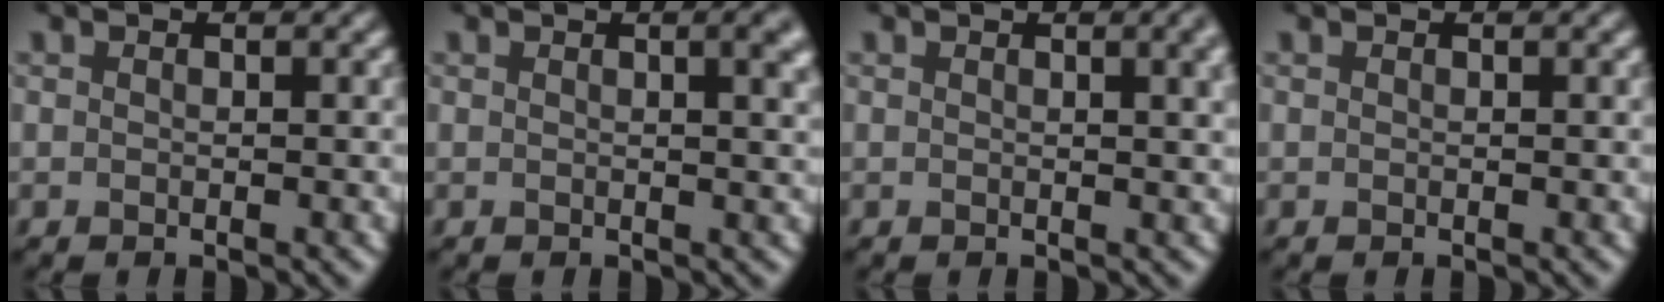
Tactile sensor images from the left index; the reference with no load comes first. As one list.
[{"total": 3.4, "force": [1.2, 1.3, 3.0], "torque": [-0.018, 0.009, 0.010]}, {"total": 3.9, "force": [1.3, 1.5, 3.3], "torque": [-0.024, 0.009, 0.014]}, {"total": 0.0}]